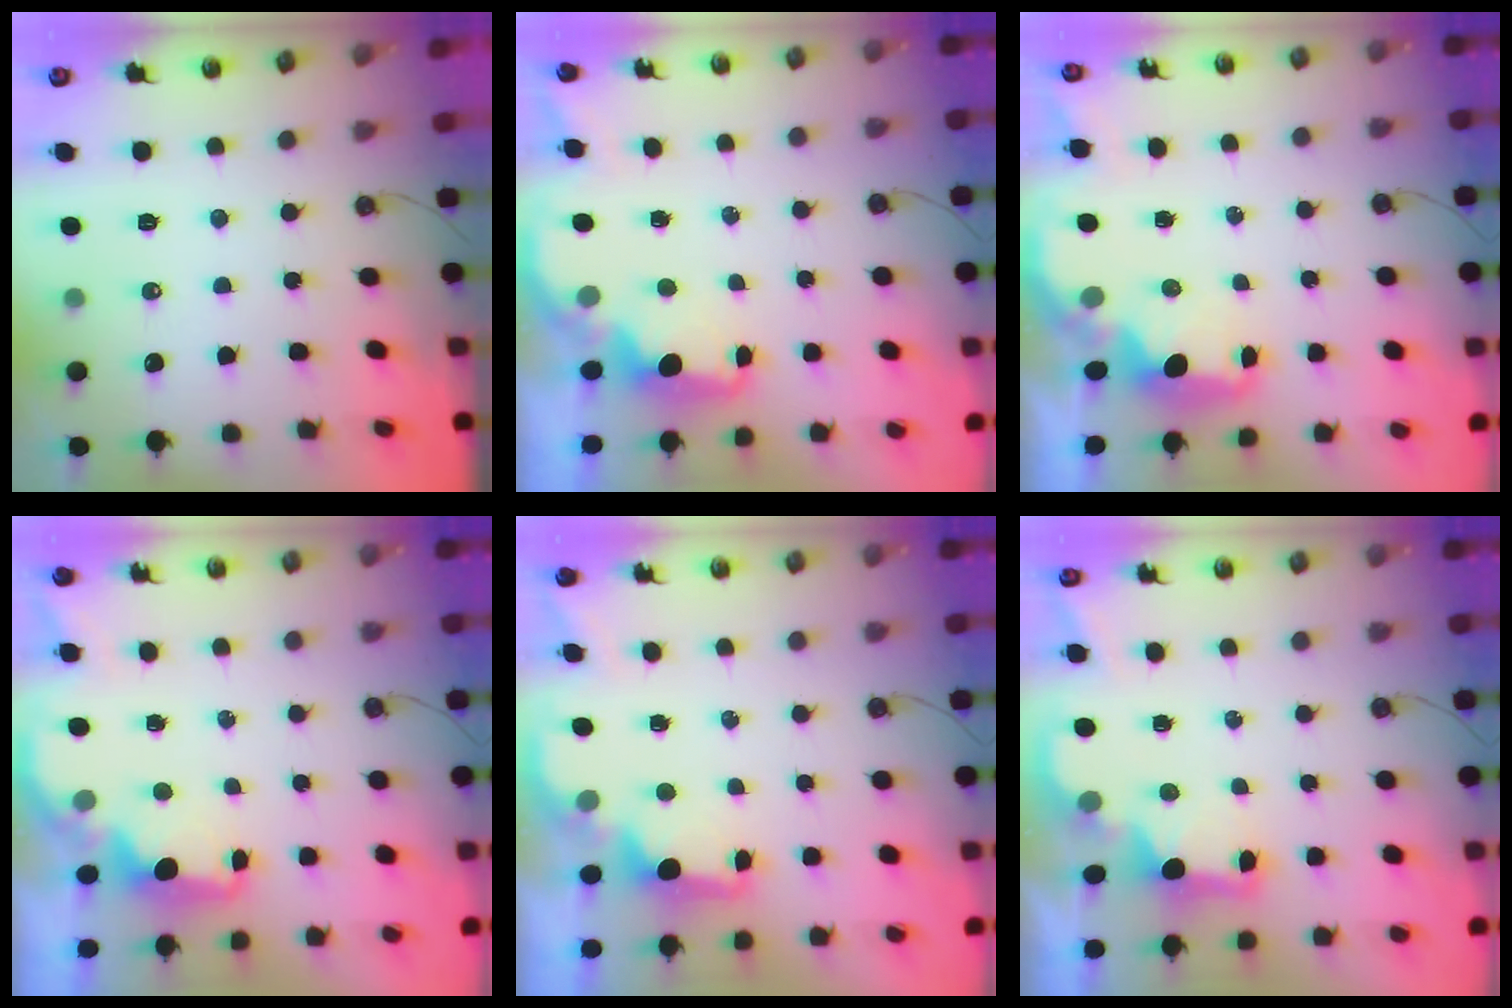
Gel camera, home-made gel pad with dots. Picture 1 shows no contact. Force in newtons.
{"total": 2.1, "press": 2.0, "slide": 0.8}
{"total": 2.9, "press": 2.8, "slide": 0.4}
{"total": 2.1, "press": 2.0, "slide": 0.8}
{"total": 1.7, "press": 1.5, "slide": 0.7}
{"total": 2.4, "press": 2.2, "slide": 0.8}